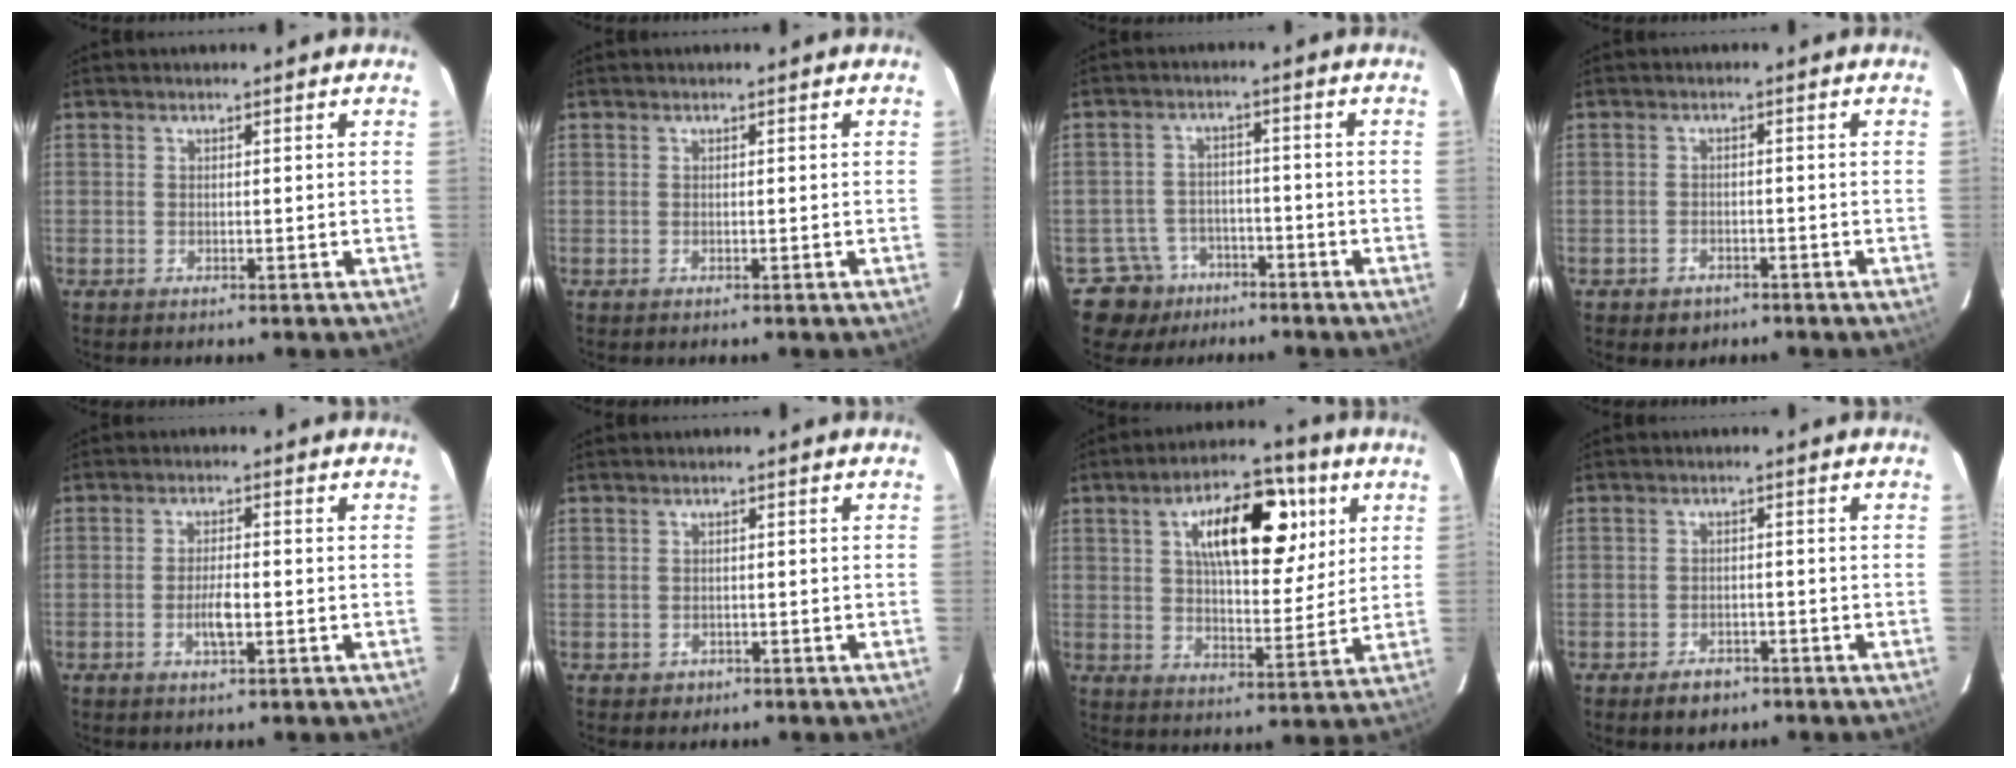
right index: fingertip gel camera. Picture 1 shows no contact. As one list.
[{"total": 0.0}, {"total": 6.7, "force": [-4.1, 5.3, -0.3], "torque": [0.008, 0.014, -0.061]}, {"total": 2.5, "force": [-1.5, 1.9, 0.6], "torque": [-0.011, 0.006, -0.013]}, {"total": 3.5, "force": [-1.0, 0.7, 3.3], "torque": [-0.064, 0.000, -0.017]}, {"total": 1.3, "force": [-0.6, 1.1, 0.1], "torque": [-0.001, 0.004, -0.006]}, {"total": 15.3, "force": [5.7, 5.8, 12.9], "torque": [-0.202, 0.027, 0.090]}, {"total": 3.4, "force": [-2.2, 2.2, 1.3], "torque": [-0.020, 0.003, -0.028]}]